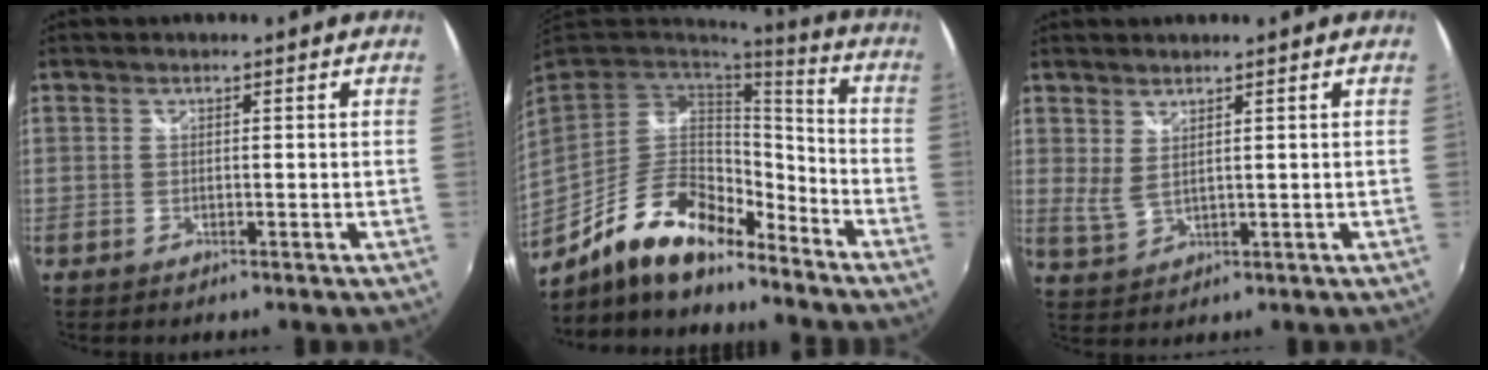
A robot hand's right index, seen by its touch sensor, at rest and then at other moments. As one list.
[{"total": 16.5, "force": [-12.1, 6.1, 9.3], "torque": [-0.193, -0.003, -0.214]}, {"total": 2.9, "force": [2.1, 0.7, 2.0], "torque": [-0.040, -0.003, 0.041]}]